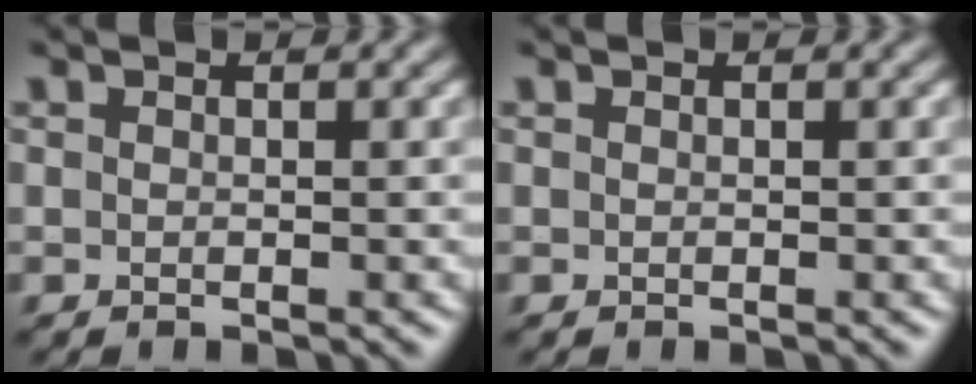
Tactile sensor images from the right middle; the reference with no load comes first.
{"total": 0.0}